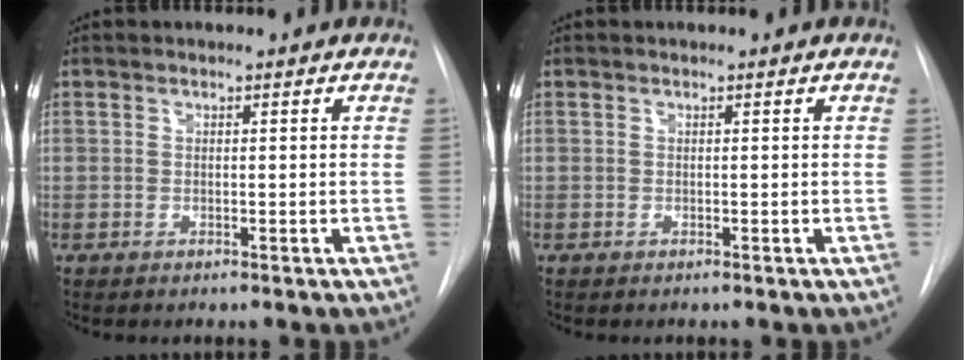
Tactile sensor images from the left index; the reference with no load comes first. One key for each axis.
{"total": 0.0}